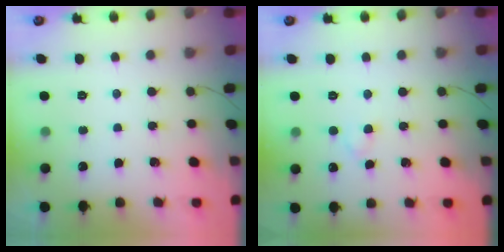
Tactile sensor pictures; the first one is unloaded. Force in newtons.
{"total": 2.0, "press": 1.7, "slide": 0.9}